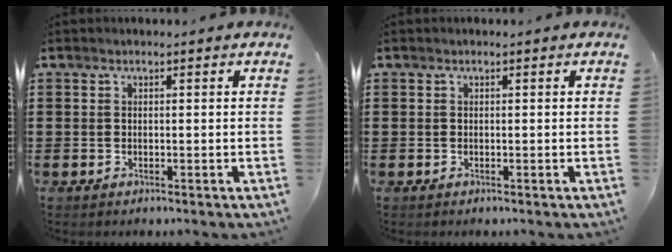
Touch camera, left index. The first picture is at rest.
{"total": 0.0}